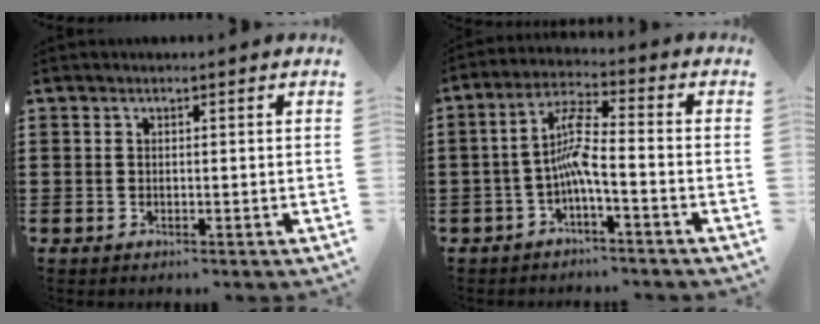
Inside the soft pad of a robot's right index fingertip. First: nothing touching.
{"total": 6.7, "force": [-1.9, 1.2, 6.3], "torque": [-0.129, 0.004, -0.038]}